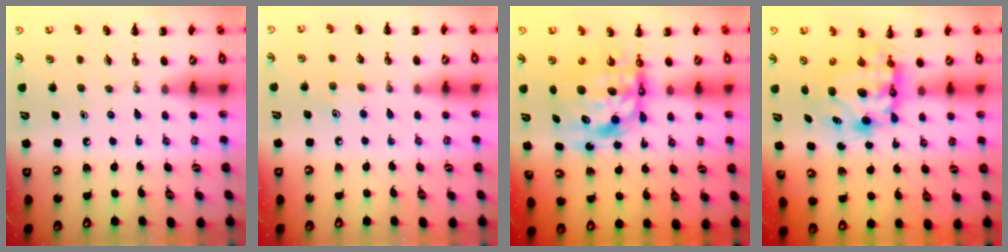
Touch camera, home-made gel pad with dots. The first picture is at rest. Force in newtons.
{"total": 5.7, "press": 5.4, "slide": 1.7}
{"total": 10.4, "press": 10.0, "slide": 2.8}
{"total": 7.5, "press": 7.2, "slide": 2.1}